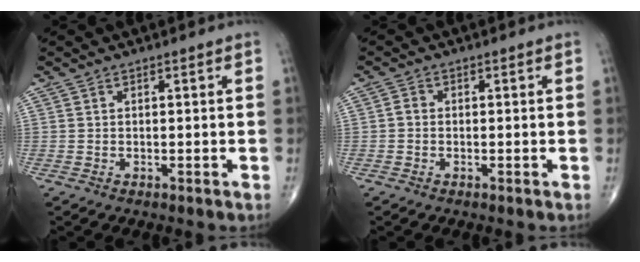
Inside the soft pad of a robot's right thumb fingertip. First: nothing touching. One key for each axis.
{"total": 1.2, "fx": -0.3, "fy": 1.0, "fz": 0.7, "tx": -0.009, "ty": 0.002, "tz": -0.009}